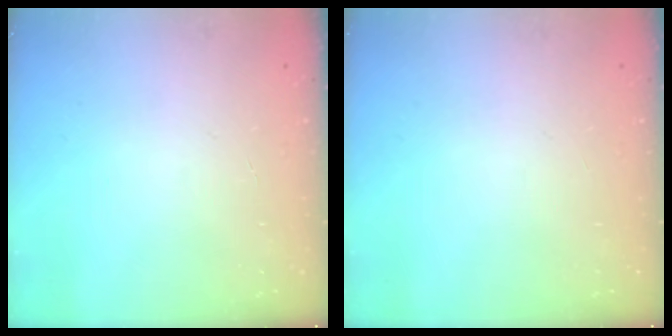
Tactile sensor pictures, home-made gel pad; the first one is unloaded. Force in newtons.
{"total": 0.0}